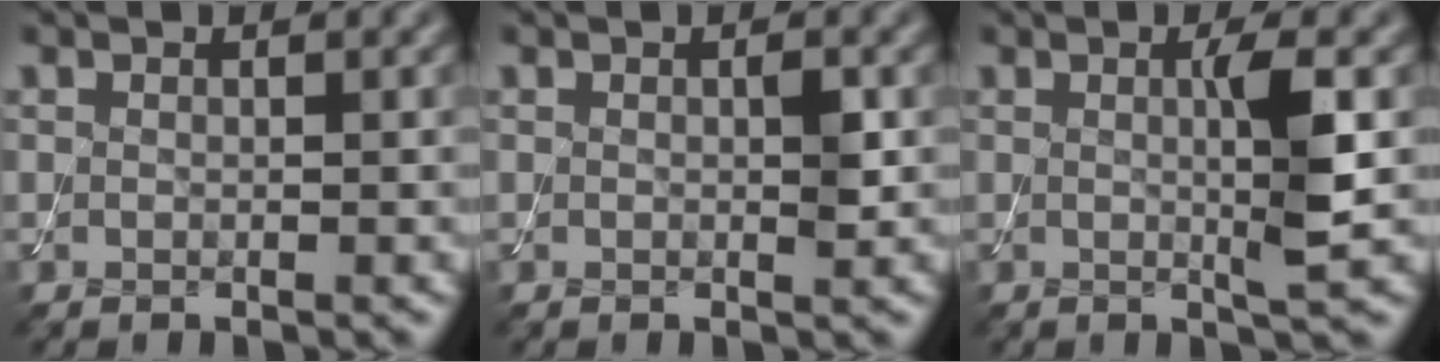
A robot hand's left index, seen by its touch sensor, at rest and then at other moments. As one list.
[{"total": 1.2, "force": [0.1, 0.2, 1.1], "torque": [-0.017, -0.002, 0.001]}, {"total": 3.8, "force": [0.2, 0.4, 3.8], "torque": [-0.062, -0.005, 0.000]}]